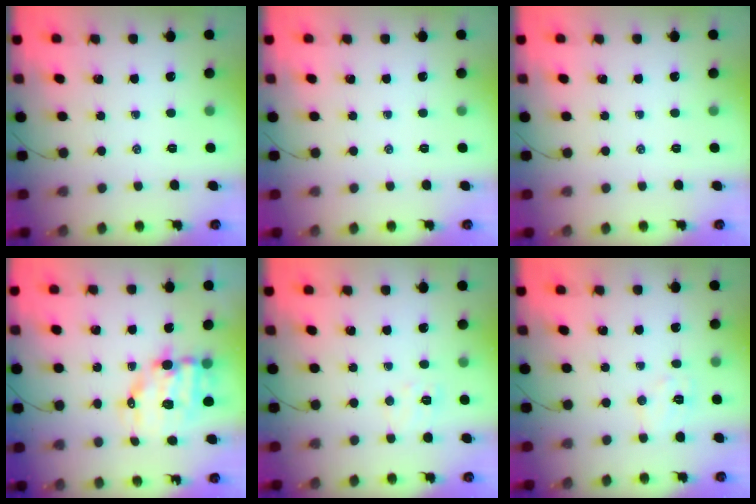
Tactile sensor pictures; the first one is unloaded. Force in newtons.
{"total": 0.0}
{"total": 0.0}
{"total": 10.5, "press": 10.2, "slide": 2.4}
{"total": 5.1, "press": 5.0, "slide": 1.2}
{"total": 6.0, "press": 5.9, "slide": 1.0}